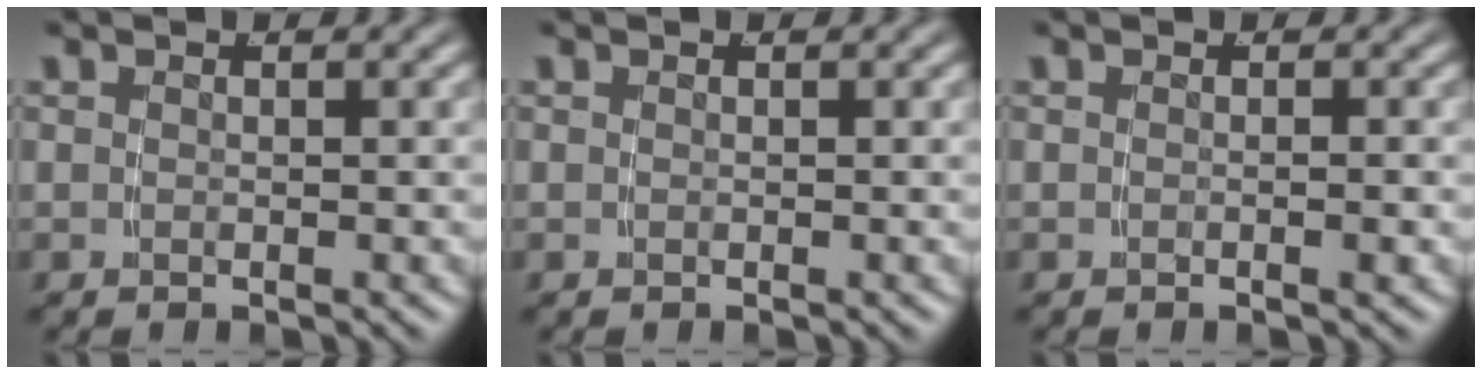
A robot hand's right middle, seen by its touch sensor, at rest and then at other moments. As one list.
[{"total": 0.0}, {"total": 0.7, "force": [-0.3, -0.5, 0.3], "torque": [-0.004, 0.004, -0.006]}]